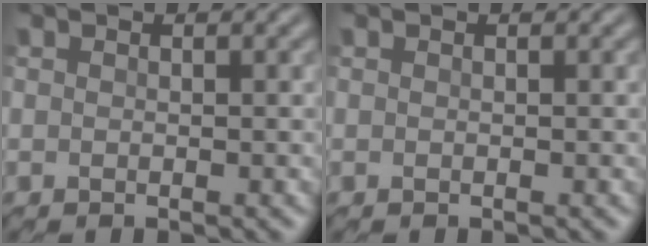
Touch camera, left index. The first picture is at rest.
{"total": 0.0}